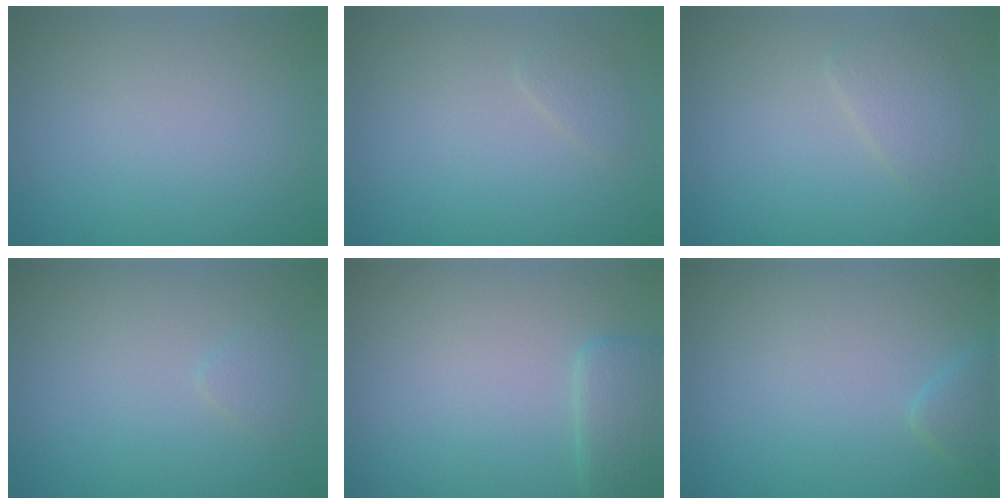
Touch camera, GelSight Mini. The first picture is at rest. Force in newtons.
{"total": 0.9, "press": 0.9, "slide": 0.0}
{"total": 1.7, "press": 1.7, "slide": 0.1}
{"total": 0.9, "press": 0.9, "slide": 0.0}
{"total": 2.5, "press": 2.5, "slide": 0.2}
{"total": 1.3, "press": 1.3, "slide": 0.0}